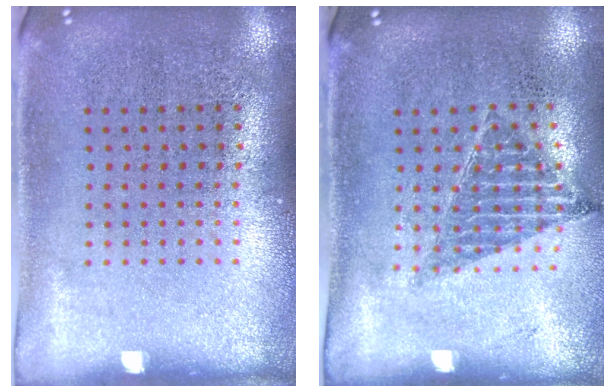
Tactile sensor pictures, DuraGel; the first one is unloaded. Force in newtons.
{"total": 0.9, "press": 0.9, "slide": 0.0}